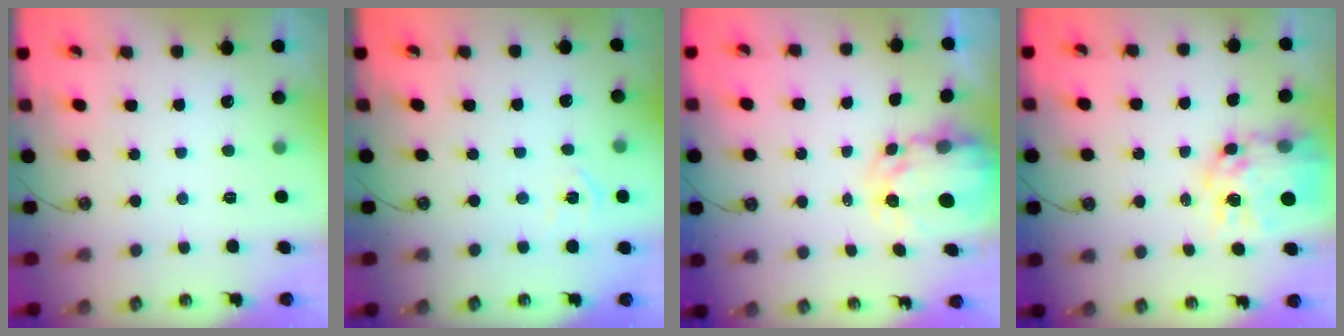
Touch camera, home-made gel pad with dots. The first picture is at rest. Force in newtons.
{"total": 4.4, "press": 4.3, "slide": 0.6}
{"total": 6.3, "press": 6.3, "slide": 0.5}
{"total": 14.5, "press": 14.4, "slide": 1.6}